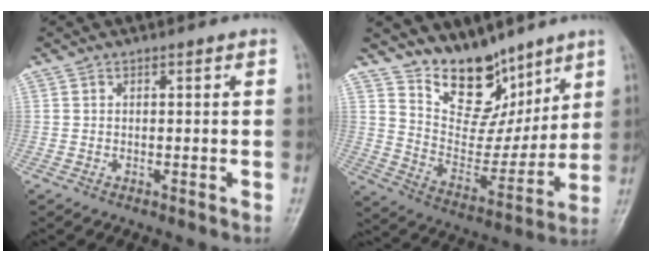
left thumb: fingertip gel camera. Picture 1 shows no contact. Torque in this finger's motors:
{"motor_torque": [1.77, 0.82, 1.06, -0.96, 0.02]}